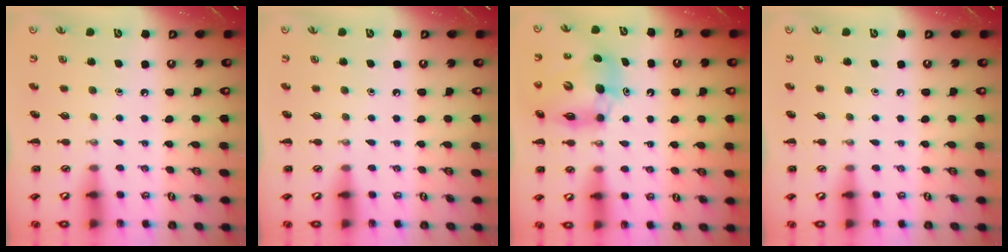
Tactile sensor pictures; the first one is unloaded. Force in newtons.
{"total": 0.0}
{"total": 11.9, "press": 11.4, "slide": 3.5}
{"total": 0.0}